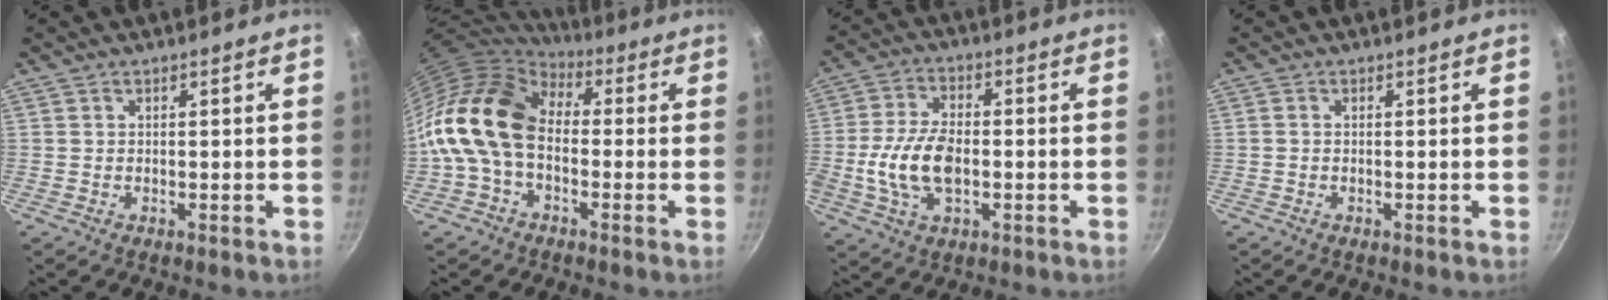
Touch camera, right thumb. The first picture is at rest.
{"total": 16.8, "force": [-0.7, 11.5, 12.3], "torque": [-0.210, 0.033, -0.031]}
{"total": 11.6, "force": [-1.8, 6.6, 9.3], "torque": [-0.178, 0.021, -0.039]}
{"total": 0.6, "force": [-0.1, 0.4, 0.4], "torque": [-0.007, 0.004, -0.003]}